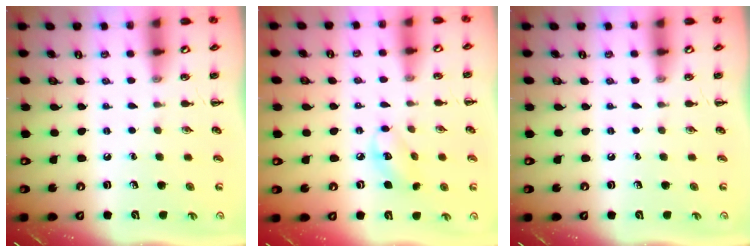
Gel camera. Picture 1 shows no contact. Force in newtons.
{"total": 6.5, "press": 6.4, "slide": 0.7}
{"total": 0.0}